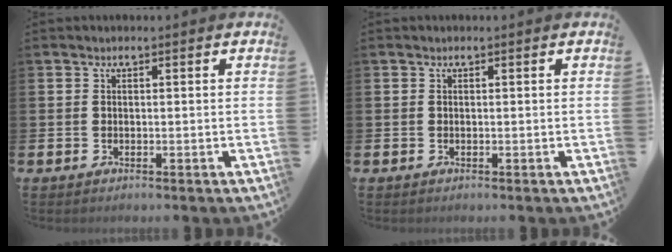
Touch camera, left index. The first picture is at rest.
{"total": 0.0}